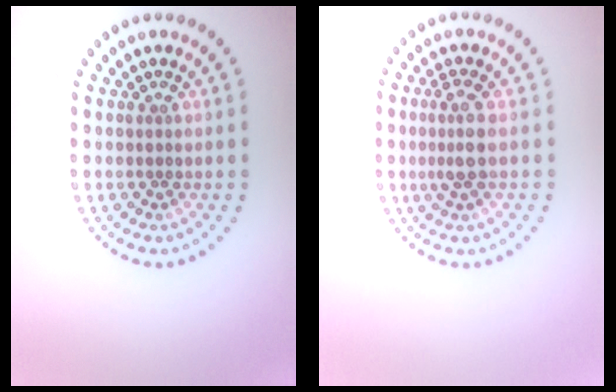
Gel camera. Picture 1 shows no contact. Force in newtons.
{"total": 2.4, "press": 2.1, "slide": 1.2}